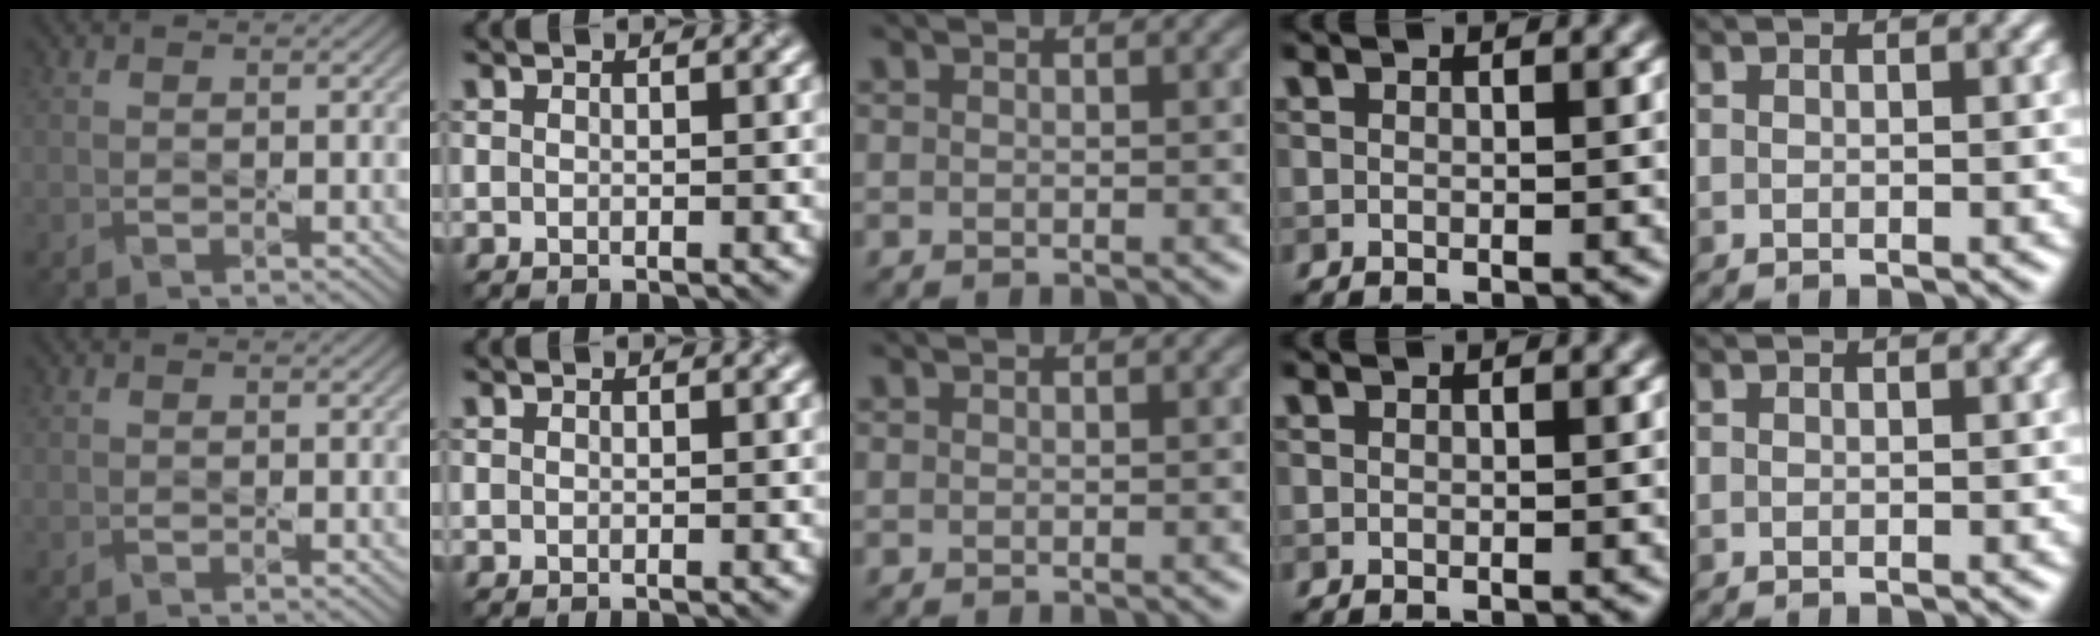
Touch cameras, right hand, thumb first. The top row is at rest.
{}